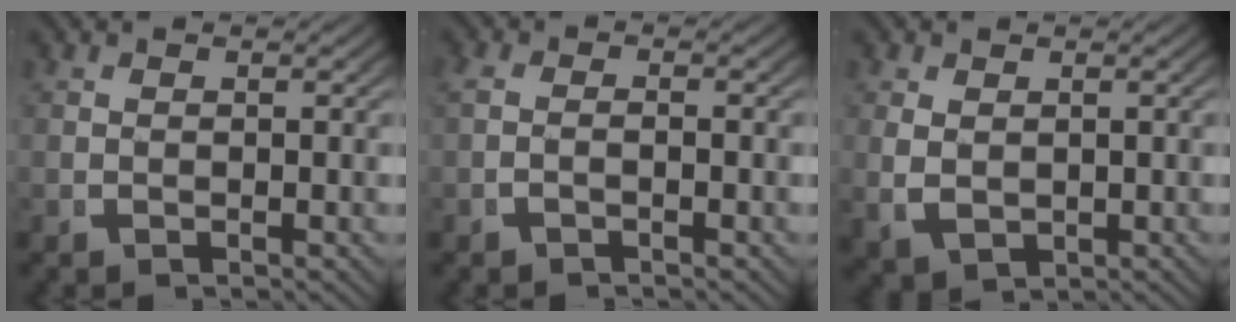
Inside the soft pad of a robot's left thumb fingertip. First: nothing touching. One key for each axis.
{"total": 1.1, "fx": -0.5, "fy": 0.6, "fz": 0.7, "tx": -0.023, "ty": 0.001, "tz": -0.010}
{"total": 2.6, "fx": 0.1, "fy": 2.0, "fz": 1.7, "tx": -0.047, "ty": -0.018, "tz": 0.023}